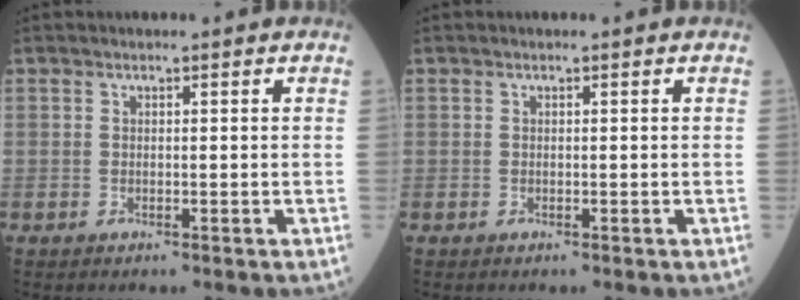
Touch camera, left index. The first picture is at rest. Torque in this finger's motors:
{"motor_torque": [-0.27, 0.27, 0.00, 0.00]}